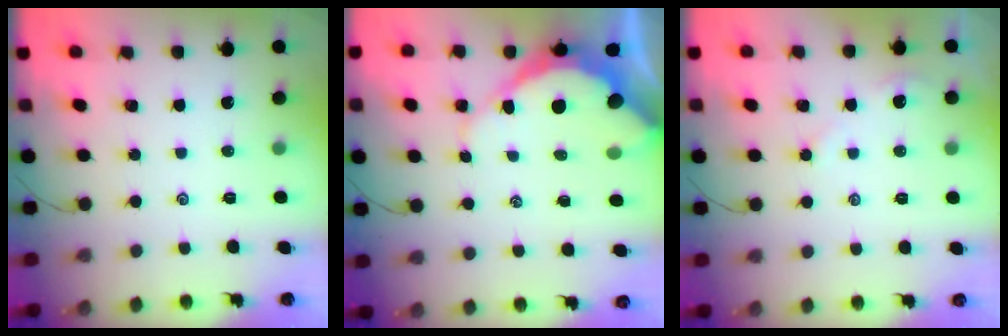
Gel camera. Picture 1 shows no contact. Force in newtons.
{"total": 10.9, "press": 10.9, "slide": 1.0}
{"total": 2.8, "press": 2.8, "slide": 0.4}